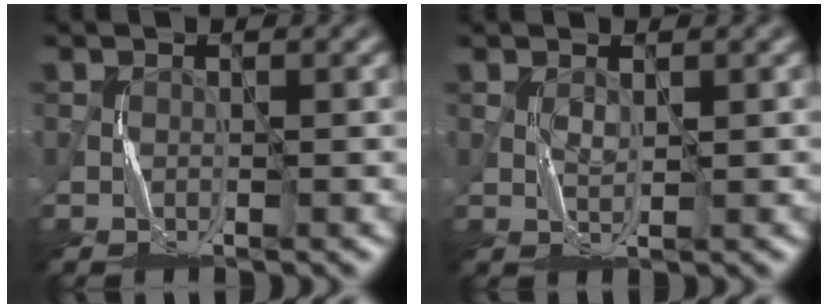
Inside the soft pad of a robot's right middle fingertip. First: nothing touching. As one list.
[{"total": 1.0, "force": [0.4, 0.4, 0.9], "torque": [-0.023, 0.000, 0.010]}]